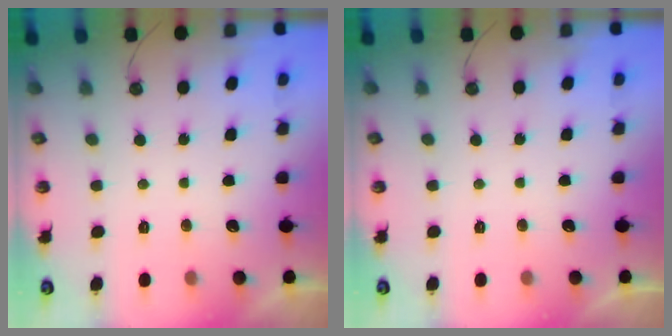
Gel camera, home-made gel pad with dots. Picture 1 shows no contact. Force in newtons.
{"total": 0.0}